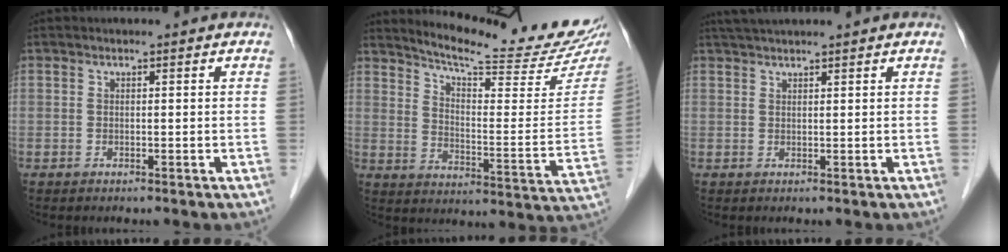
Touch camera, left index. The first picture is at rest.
{"total": 19.5, "force": [18.2, 0.1, 7.0], "torque": [-0.110, -0.082, 0.239]}
{"total": 3.6, "force": [3.2, -0.5, 1.6], "torque": [-0.020, 0.029, 0.057]}